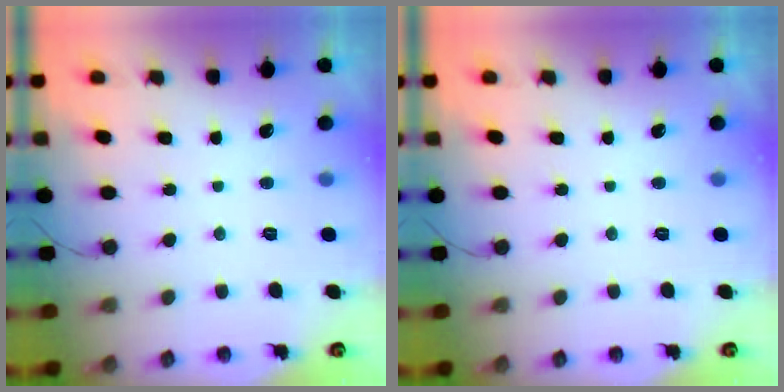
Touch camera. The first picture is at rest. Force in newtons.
{"total": 0.0}